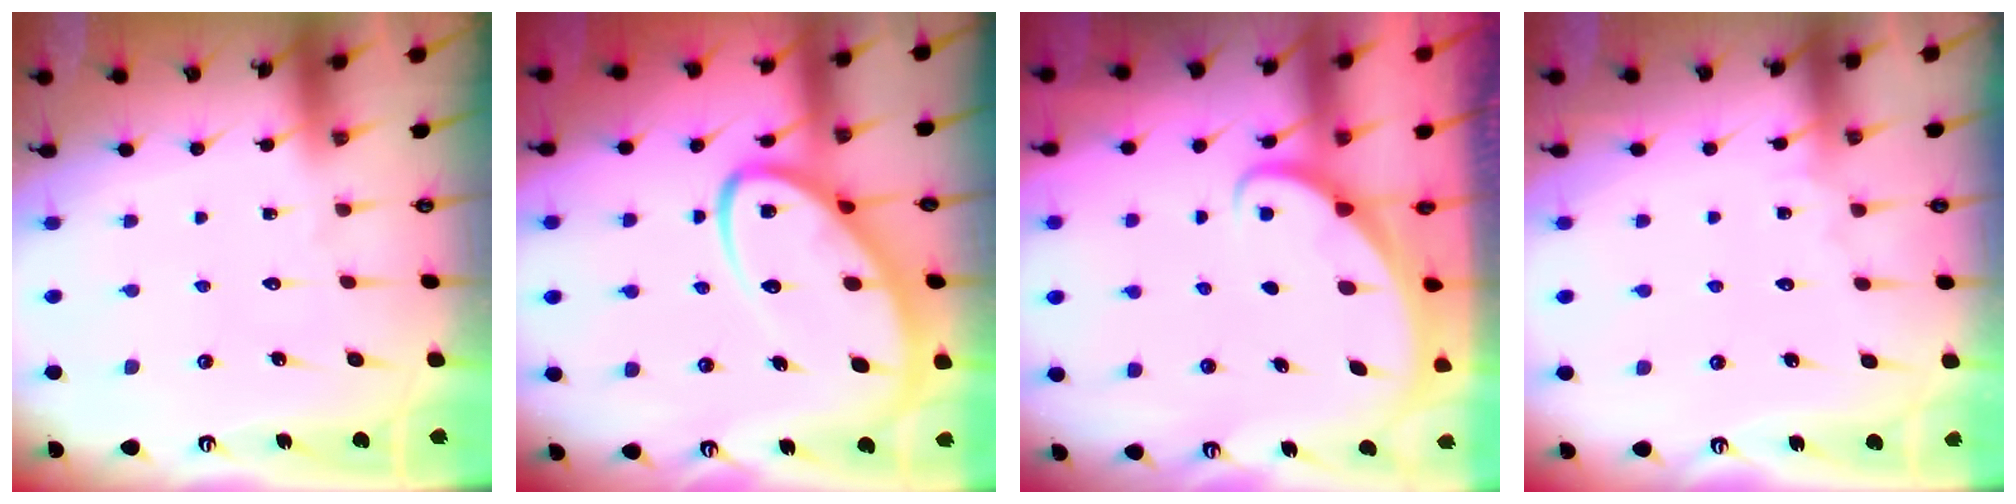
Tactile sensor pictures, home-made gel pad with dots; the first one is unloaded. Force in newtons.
{"total": 11.5, "press": 11.4, "slide": 1.1}
{"total": 1.8, "press": 1.8, "slide": 0.0}
{"total": 2.7, "press": 2.7, "slide": 0.3}